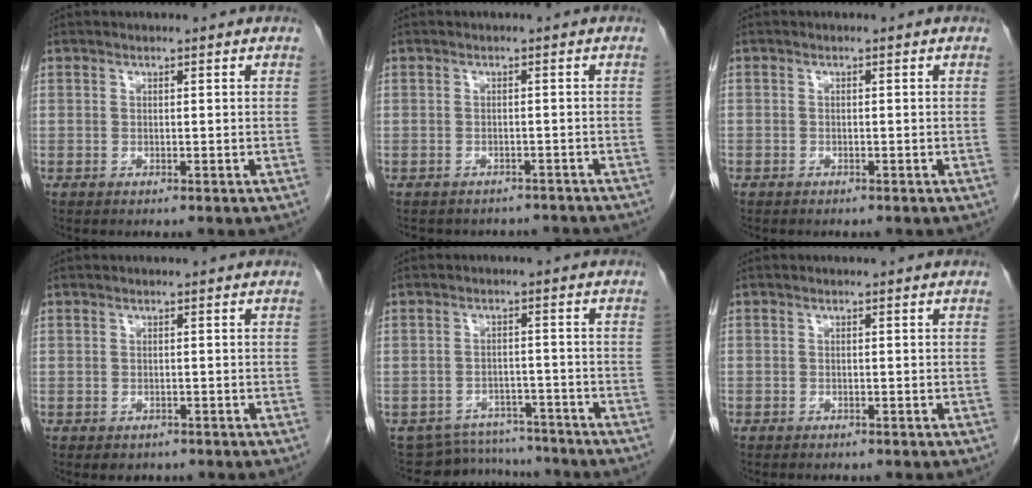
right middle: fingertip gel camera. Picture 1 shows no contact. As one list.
[{"total": 8.3, "force": [-7.5, 3.3, 1.3], "torque": [-0.019, 0.013, -0.077]}, {"total": 0.6, "force": [-0.4, 0.4, 0.1], "torque": [-0.004, 0.002, -0.008]}, {"total": 1.7, "force": [-1.2, 1.2, 0.5], "torque": [-0.008, 0.001, -0.010]}, {"total": 8.7, "force": [-8.5, 2.0, -0.6], "torque": [0.011, 0.017, -0.115]}, {"total": 0.7, "force": [-0.6, 0.4, 0.1], "torque": [-0.004, 0.002, -0.009]}]